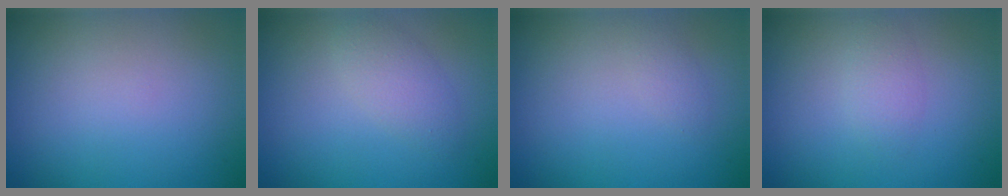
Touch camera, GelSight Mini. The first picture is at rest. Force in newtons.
{"total": 2.1, "press": 2.1, "slide": 0.2}
{"total": 0.8, "press": 0.8, "slide": 0.0}
{"total": 1.5, "press": 1.5, "slide": 0.0}